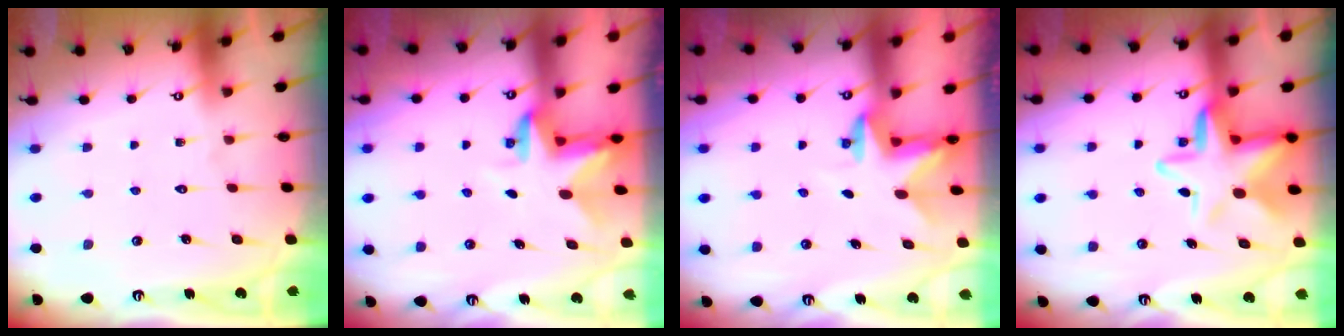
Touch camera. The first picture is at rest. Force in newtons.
{"total": 3.0, "press": 3.0, "slide": 0.4}
{"total": 2.4, "press": 2.4, "slide": 0.4}
{"total": 11.1, "press": 10.8, "slide": 2.6}